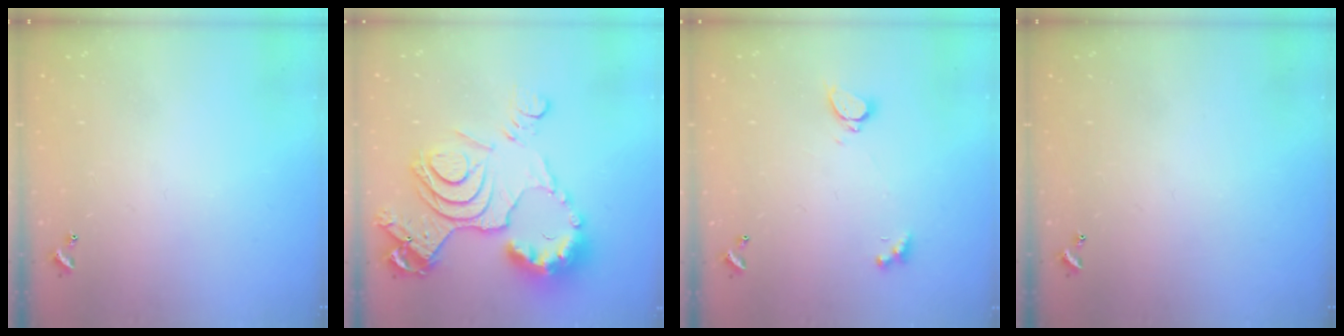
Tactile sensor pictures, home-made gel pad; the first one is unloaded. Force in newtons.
{"total": 20.1, "press": 20.0, "slide": 2.4}
{"total": 2.3, "press": 2.2, "slide": 0.7}
{"total": 0.0}